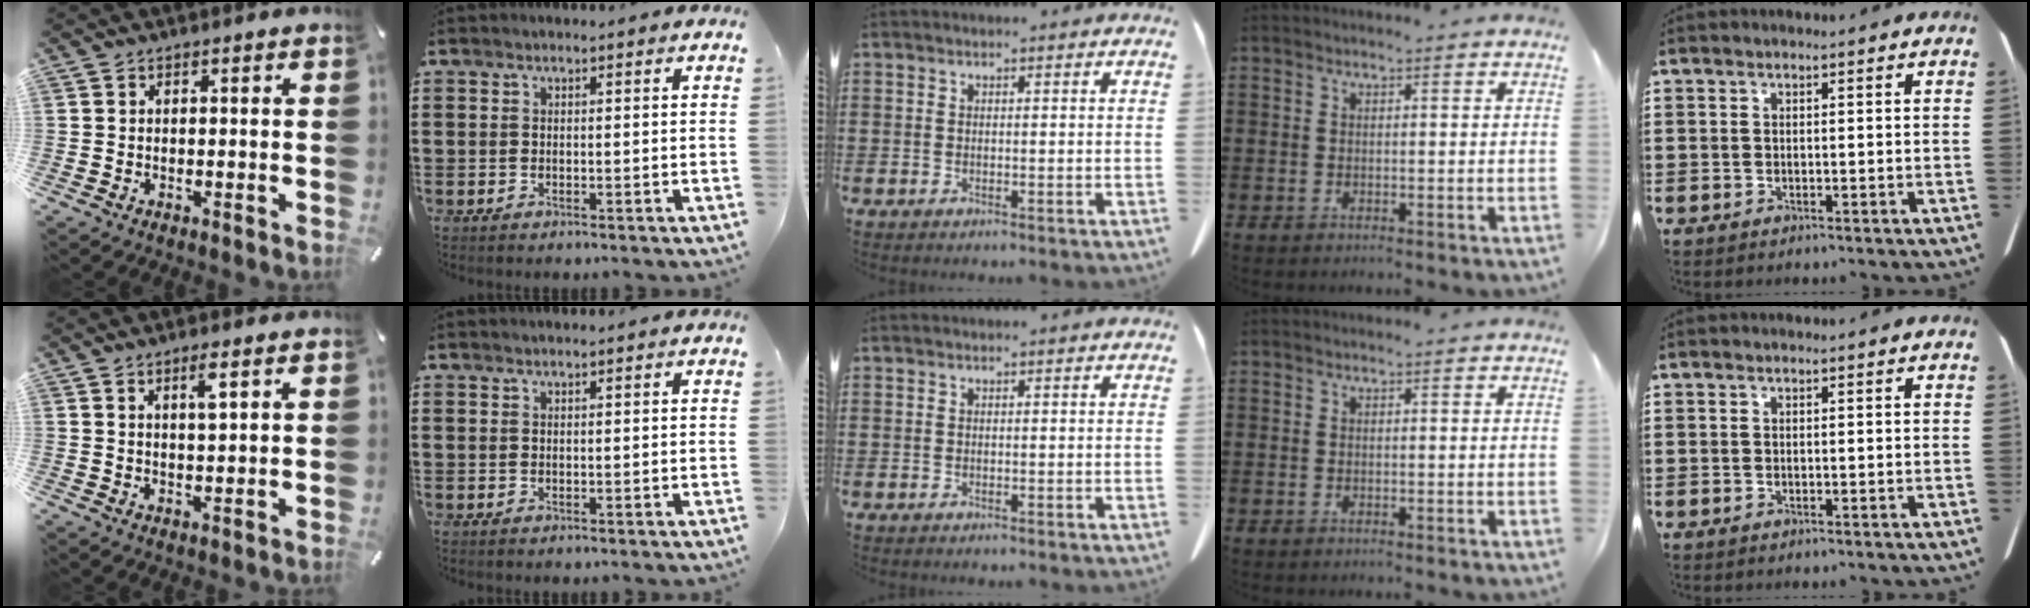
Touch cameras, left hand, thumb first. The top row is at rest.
{"thumb": {"total": 3.5, "force": [1.9, 0.6, 2.9], "torque": [-0.055, -0.001, 0.029]}, "index": {"total": 0.7, "force": [0.6, -0.1, 0.3], "torque": [-0.006, -0.002, 0.011]}}